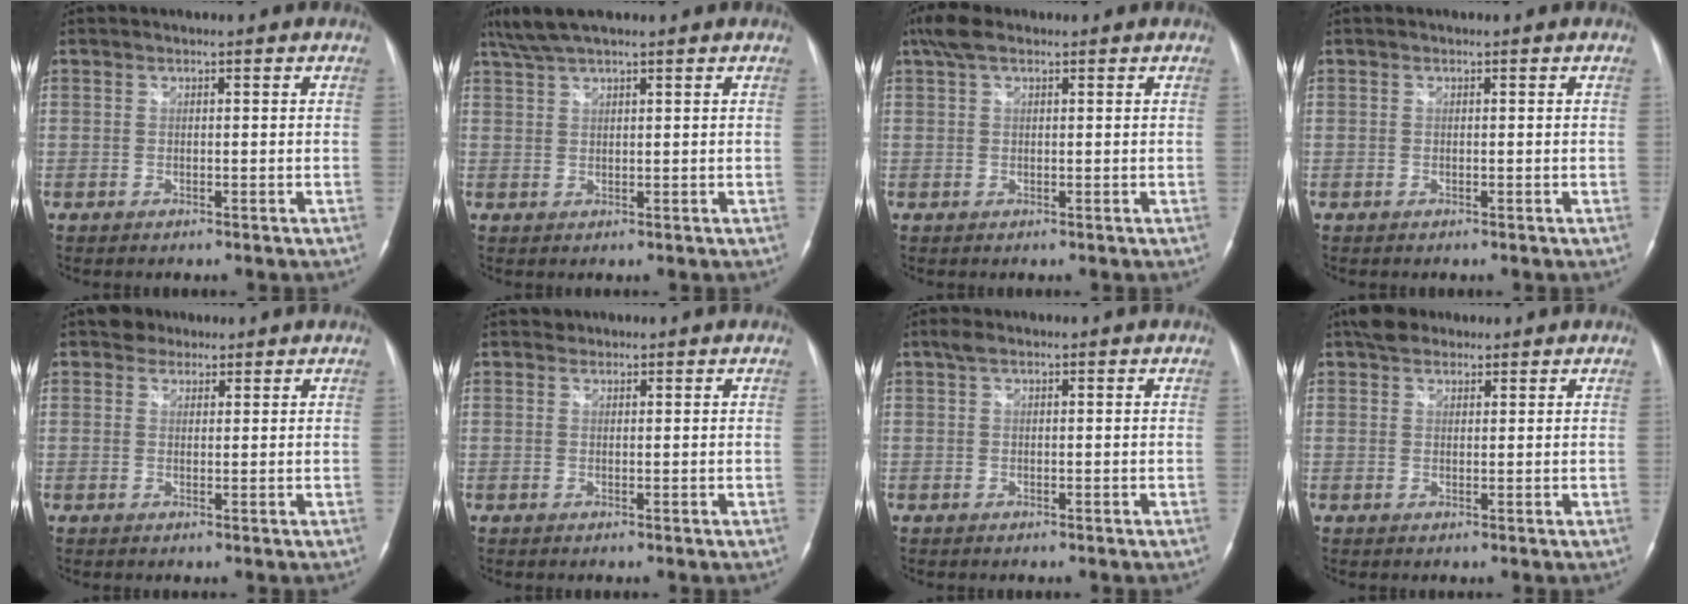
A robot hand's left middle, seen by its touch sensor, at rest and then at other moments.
{"total": 5.2, "force": [4.2, 0.6, 3.0], "torque": [-0.066, 0.025, 0.083]}
{"total": 3.8, "force": [2.5, 1.4, 2.4], "torque": [-0.061, 0.026, 0.051]}
{"total": 0.0}
{"total": 3.7, "force": [2.9, 2.1, 0.9], "torque": [-0.019, 0.019, 0.050]}
{"total": 0.7, "force": [0.6, 0.3, -0.2], "torque": [0.001, 0.000, 0.009]}
{"total": 1.3, "force": [0.9, 0.4, 0.9], "torque": [-0.025, 0.019, 0.018]}
{"total": 3.8, "force": [3.0, 2.0, 1.2], "torque": [-0.026, 0.021, 0.052]}